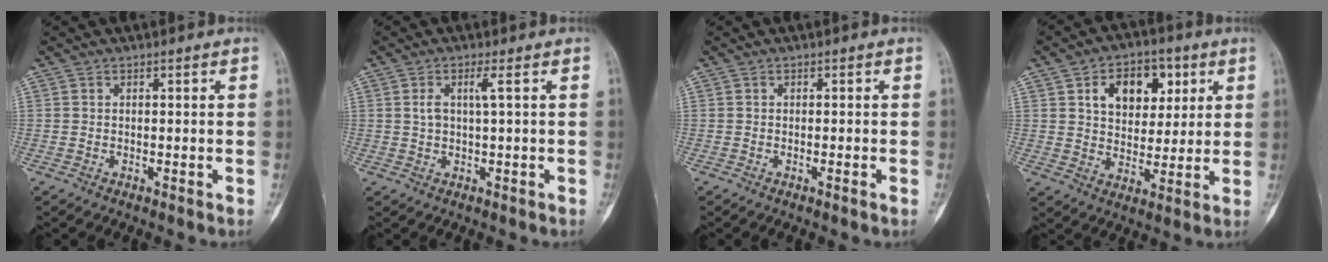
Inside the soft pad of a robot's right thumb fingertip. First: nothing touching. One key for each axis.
{"total": 2.9, "fx": 0.8, "fy": 0.3, "fz": 2.7, "tx": -0.065, "ty": 0.006, "tz": 0.019}
{"total": 0.9, "fx": -0.3, "fy": 0.1, "fz": 0.8, "tx": -0.016, "ty": 0.002, "tz": -0.003}
{"total": 12.3, "fx": 4.6, "fy": 8.4, "fz": 7.8, "tx": -0.072, "ty": -0.008, "tz": 0.074}